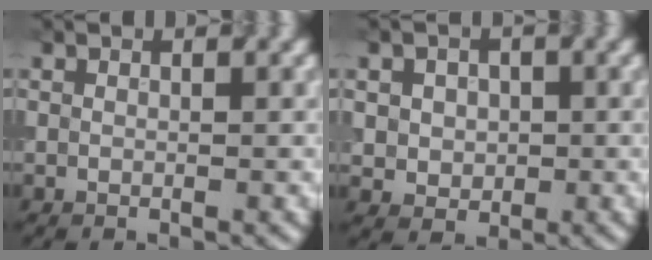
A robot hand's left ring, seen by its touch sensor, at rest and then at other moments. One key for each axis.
{"total": 3.3, "fx": 0.4, "fy": 2.8, "fz": 1.7, "tx": -0.025, "ty": 0.007, "tz": 0.000}